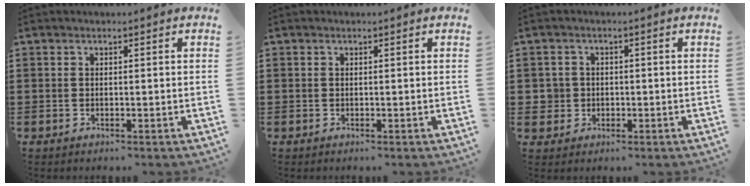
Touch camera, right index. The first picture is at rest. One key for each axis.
{"total": 0.0}
{"total": 2.6, "fx": -0.5, "fy": 2.6, "fz": 0.5, "tx": -0.029, "ty": 0.002, "tz": -0.015}